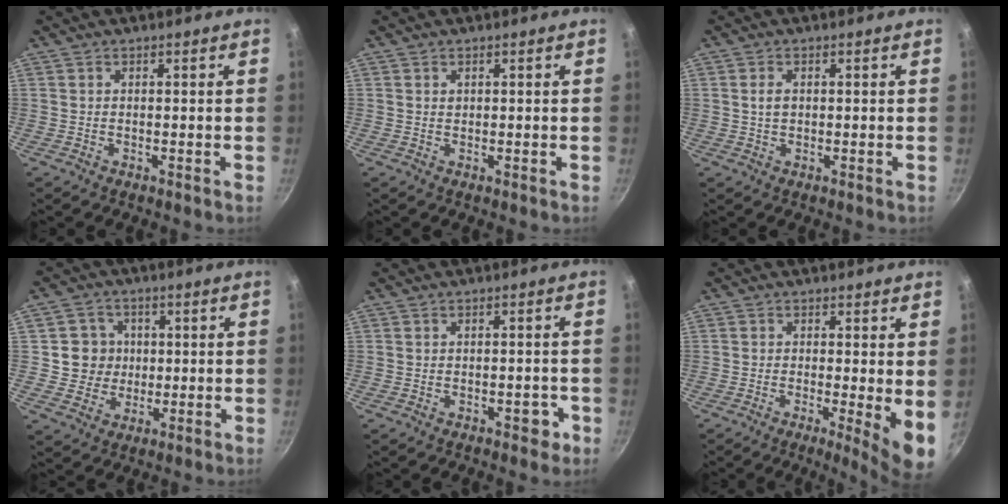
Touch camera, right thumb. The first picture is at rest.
{"total": 0.5, "force": [0.2, 0.4, 0.2], "torque": [-0.001, 0.000, 0.004]}
{"total": 1.8, "force": [0.2, 1.1, 1.4], "torque": [-0.022, 0.003, 0.005]}
{"total": 6.8, "force": [0.6, 6.5, 1.6], "torque": [0.010, 0.007, 0.006]}
{"total": 2.8, "force": [-1.3, 1.6, 1.9], "torque": [-0.004, 0.016, -0.010]}
{"total": 6.8, "force": [-0.6, 1.0, 6.7], "torque": [-0.092, -0.018, -0.008]}